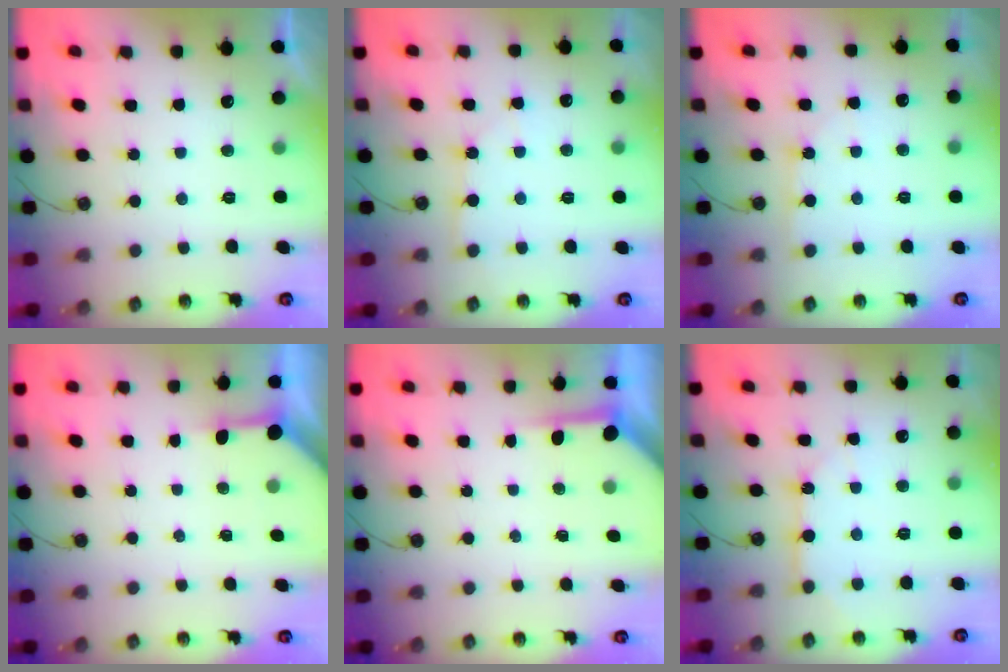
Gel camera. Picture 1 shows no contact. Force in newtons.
{"total": 4.8, "press": 4.8, "slide": 0.6}
{"total": 3.5, "press": 3.5, "slide": 0.6}
{"total": 3.3, "press": 3.2, "slide": 0.5}
{"total": 3.8, "press": 3.8, "slide": 0.2}
{"total": 7.7, "press": 7.7, "slide": 0.3}